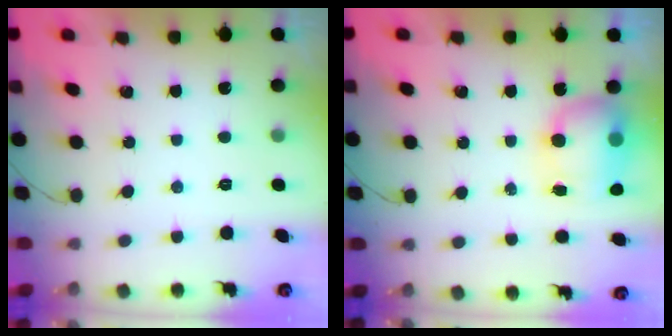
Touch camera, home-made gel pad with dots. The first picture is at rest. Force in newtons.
{"total": 9.1, "press": 8.7, "slide": 2.6}